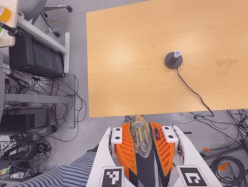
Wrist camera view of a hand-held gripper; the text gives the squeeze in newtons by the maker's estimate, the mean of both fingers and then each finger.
{"total": 21.7, "left": 24.4, "right": 19.0}